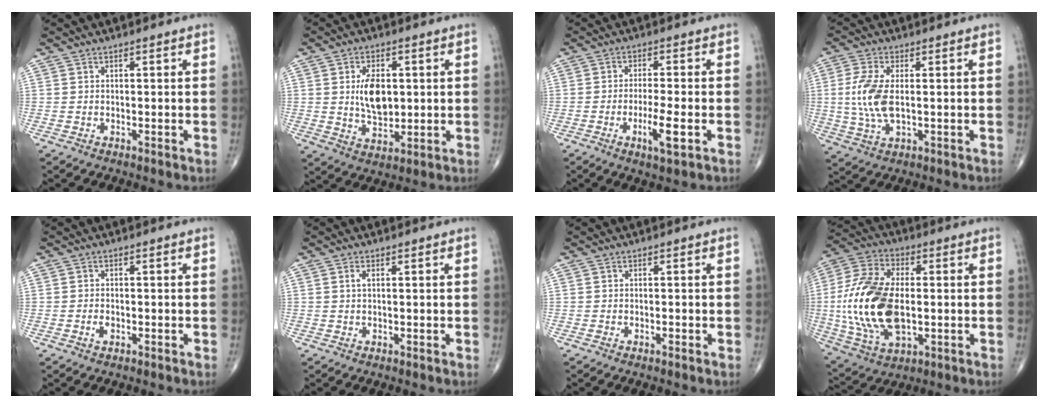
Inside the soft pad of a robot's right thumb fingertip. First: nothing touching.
{"total": 8.6, "force": [1.2, 5.1, 6.9], "torque": [-0.101, -0.012, 0.027]}
{"total": 6.1, "force": [-2.1, 1.1, 5.6], "torque": [-0.103, 0.000, -0.037]}
{"total": 8.8, "force": [0.3, 4.2, 7.8], "torque": [-0.181, -0.005, 0.009]}
{"total": 1.4, "force": [-0.6, 0.7, 0.9], "torque": [-0.017, 0.004, -0.014]}
{"total": 1.0, "force": [0.3, 0.4, 0.9], "torque": [-0.021, 0.000, 0.004]}
{"total": 0.5, "force": [-0.3, 0.2, 0.4], "torque": [-0.009, 0.004, -0.005]}
{"total": 21.2, "force": [-1.1, 11.8, 17.5], "torque": [-0.368, 0.000, -0.013]}